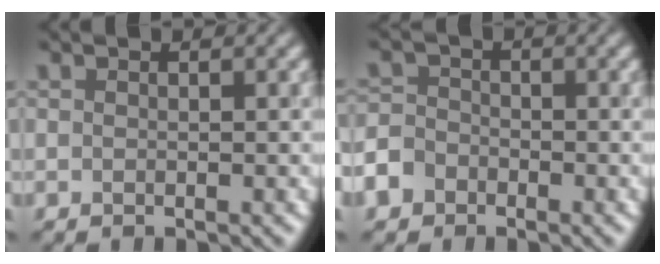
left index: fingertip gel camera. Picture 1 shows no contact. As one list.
[{"total": 3.6, "force": [-2.2, 2.7, 1.0], "torque": [-0.013, -0.007, -0.049]}]